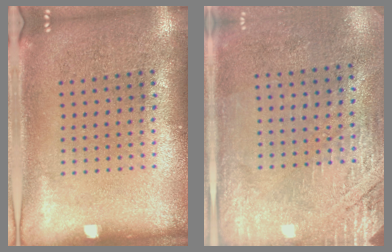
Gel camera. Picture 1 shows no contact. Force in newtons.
{"total": 2.8, "press": 2.5, "slide": 1.4}